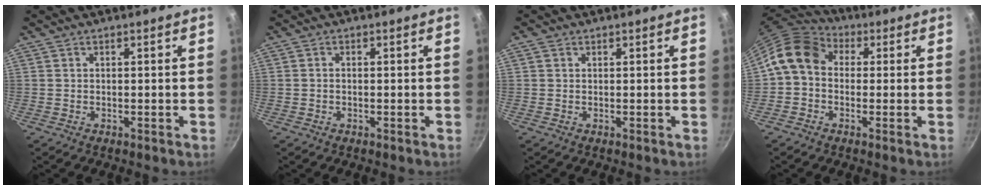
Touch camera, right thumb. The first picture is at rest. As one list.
[{"total": 0.6, "force": [-0.2, 0.4, 0.4], "torque": [-0.008, 0.005, -0.003]}, {"total": 0.6, "force": [0.3, 0.4, 0.2], "torque": [-0.007, 0.001, 0.003]}, {"total": 10.7, "force": [0.7, 8.6, 6.3], "torque": [-0.099, 0.031, -0.012]}]